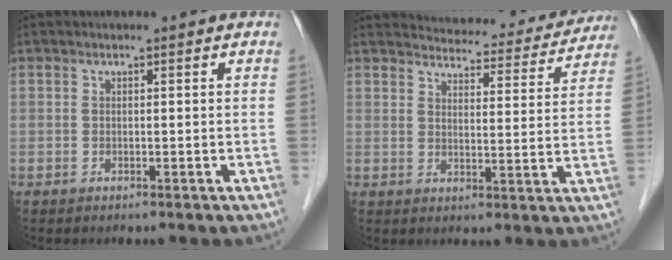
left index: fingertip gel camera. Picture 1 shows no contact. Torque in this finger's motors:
{"motor_torque": [0.30, -0.58, -0.03, -0.02]}